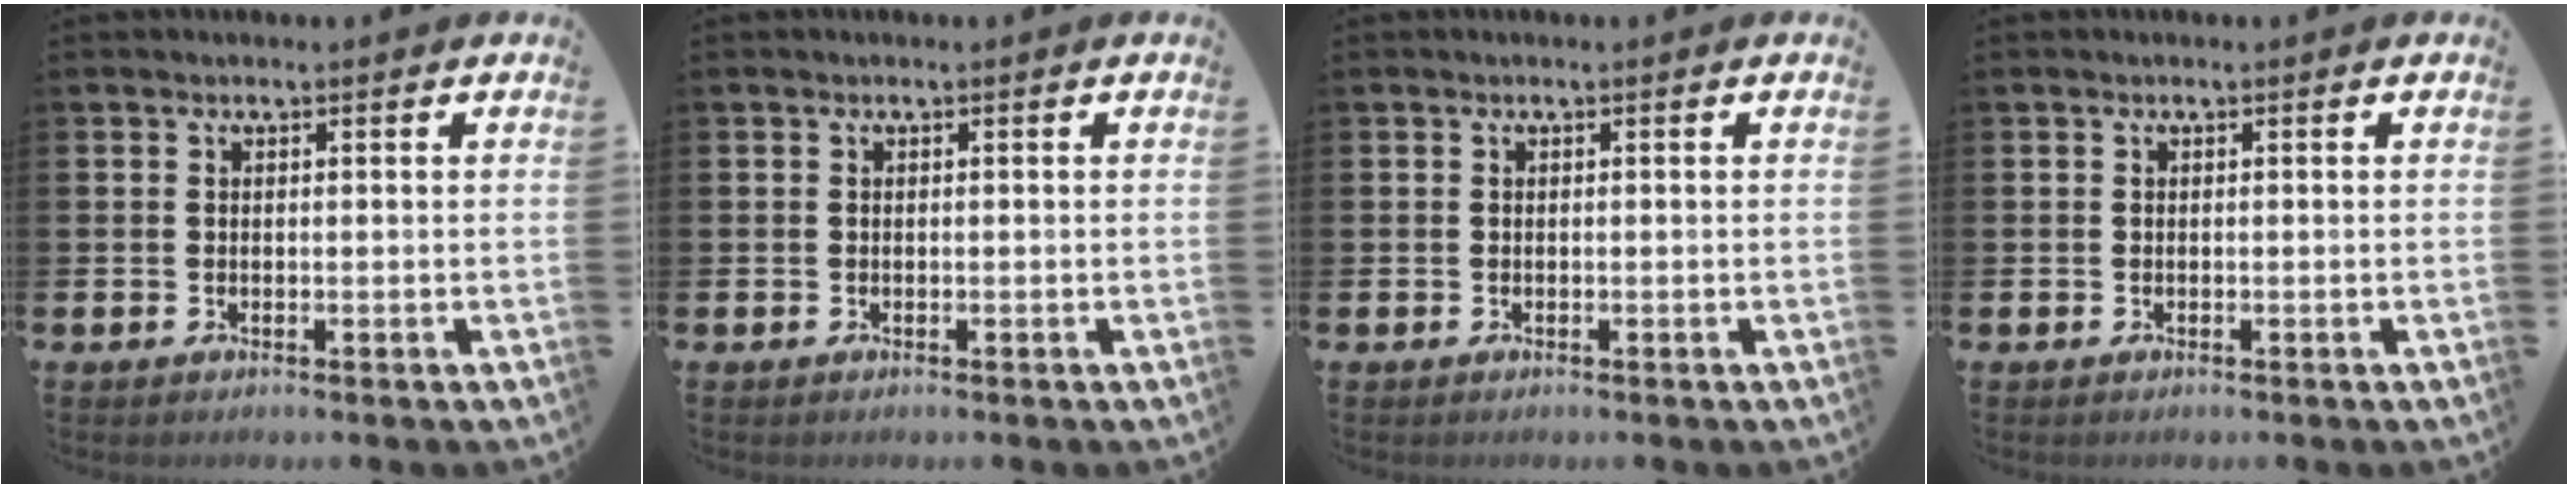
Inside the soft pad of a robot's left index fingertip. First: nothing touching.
{"total": 0.0}
{"total": 0.0}
{"total": 0.0}